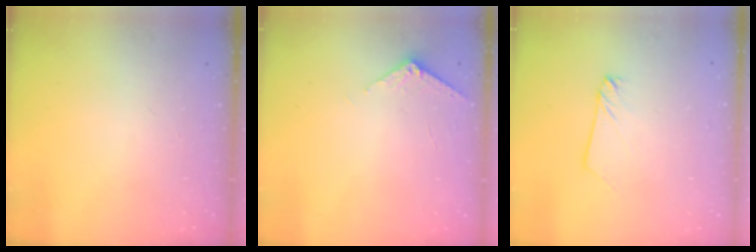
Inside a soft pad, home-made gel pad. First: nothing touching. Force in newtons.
{"total": 2.9, "press": 2.9, "slide": 0.3}
{"total": 2.2, "press": 2.2, "slide": 0.1}